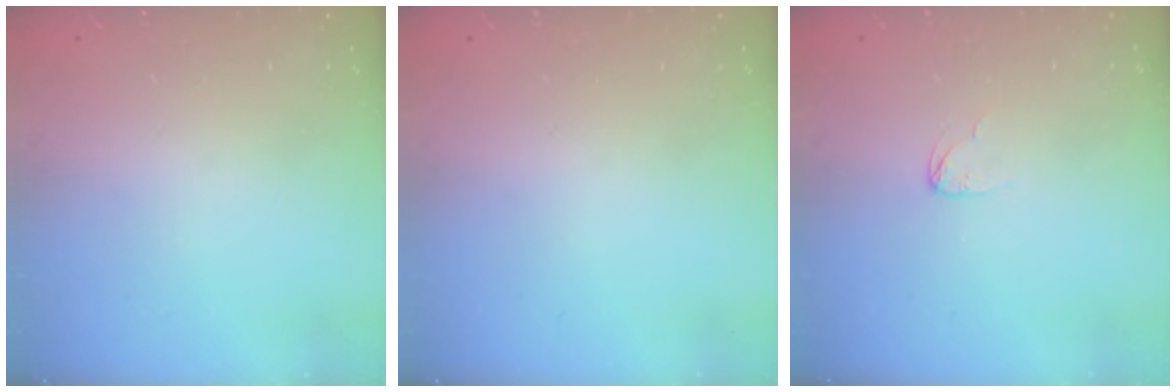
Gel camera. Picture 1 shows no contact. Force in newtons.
{"total": 0.0}
{"total": 2.6, "press": 2.6, "slide": 0.1}